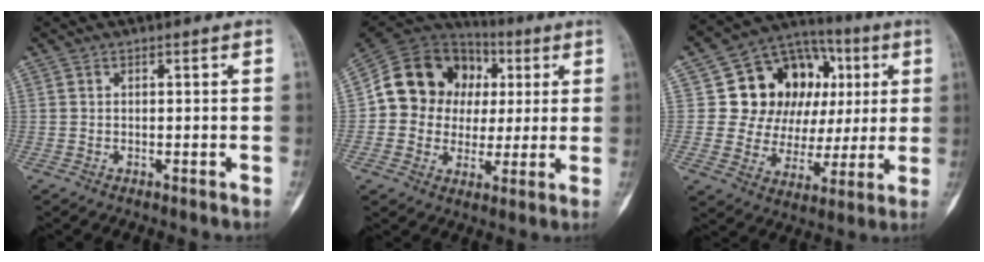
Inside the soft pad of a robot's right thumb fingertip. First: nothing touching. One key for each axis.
{"total": 17.1, "fx": 2.6, "fy": 15.0, "fz": 7.9, "tx": -0.096, "ty": 0.032, "tz": 0.047}
{"total": 19.5, "fx": 4.3, "fy": 15.2, "fz": 11.4, "tx": -0.110, "ty": 0.026, "tz": 0.079}